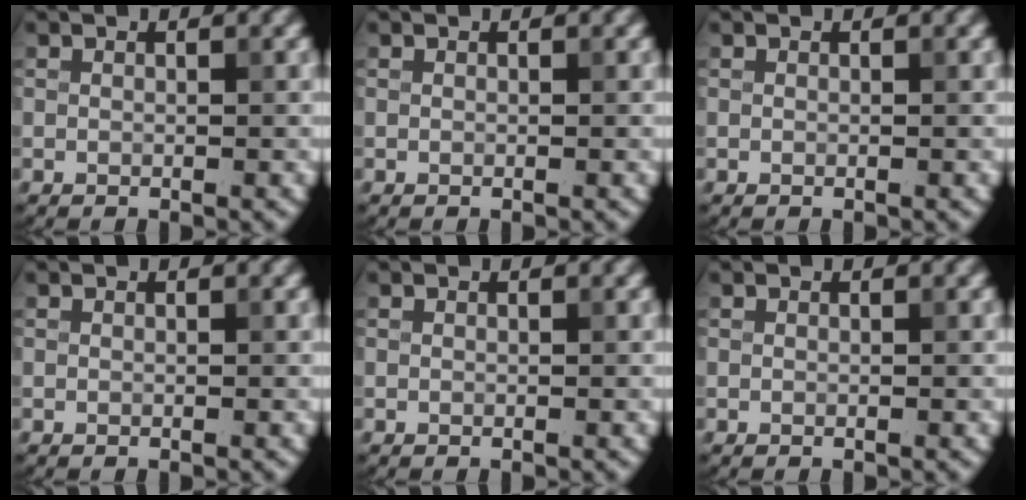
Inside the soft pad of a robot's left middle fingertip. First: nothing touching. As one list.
[{"total": 0.0}, {"total": 0.0}, {"total": 0.0}, {"total": 0.0}, {"total": 0.0}]